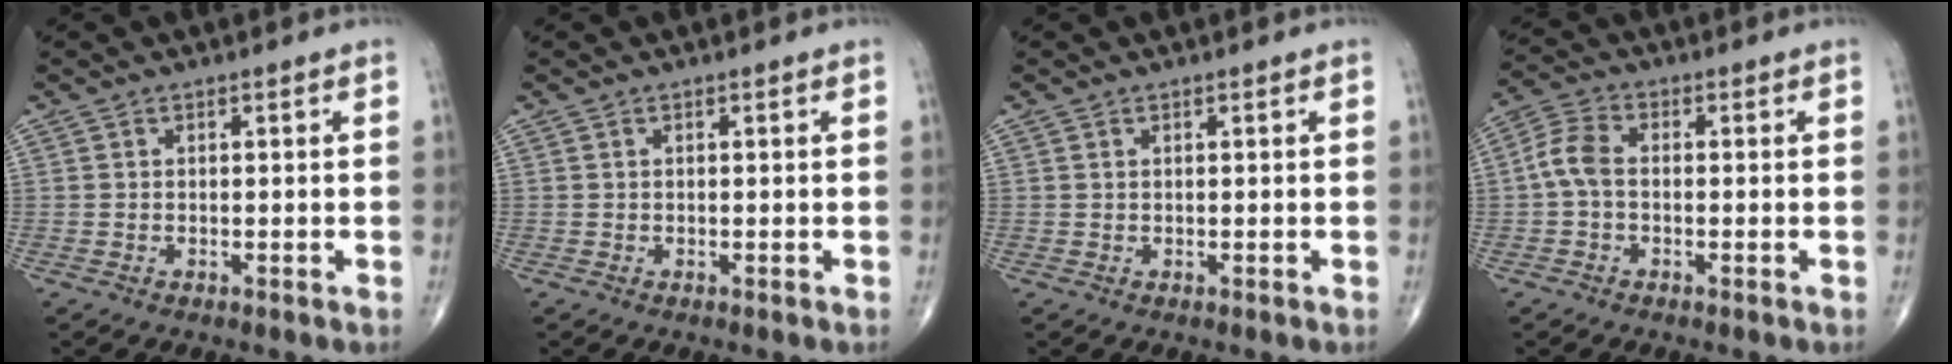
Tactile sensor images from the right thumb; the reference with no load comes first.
{"total": 0.0}
{"total": 0.0}
{"total": 5.4, "force": [-0.5, 3.3, 4.2], "torque": [-0.090, 0.015, -0.021]}